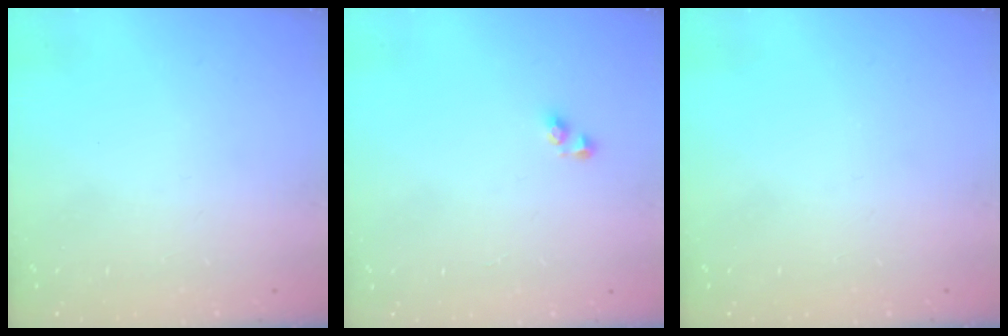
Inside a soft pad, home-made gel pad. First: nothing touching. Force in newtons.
{"total": 3.8, "press": 3.8, "slide": 0.1}
{"total": 0.0}